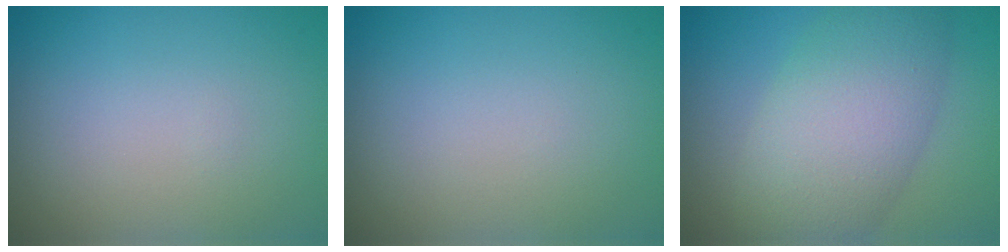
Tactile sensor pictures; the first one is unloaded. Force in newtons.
{"total": 0.0}
{"total": 7.8, "press": 7.8, "slide": 0.4}